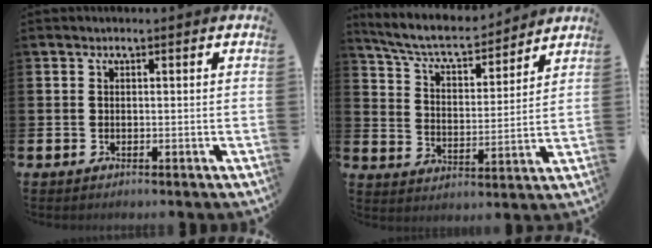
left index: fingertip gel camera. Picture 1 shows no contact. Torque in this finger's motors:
{"motor_torque": [0.28, -0.61, 0.51, 0.15]}